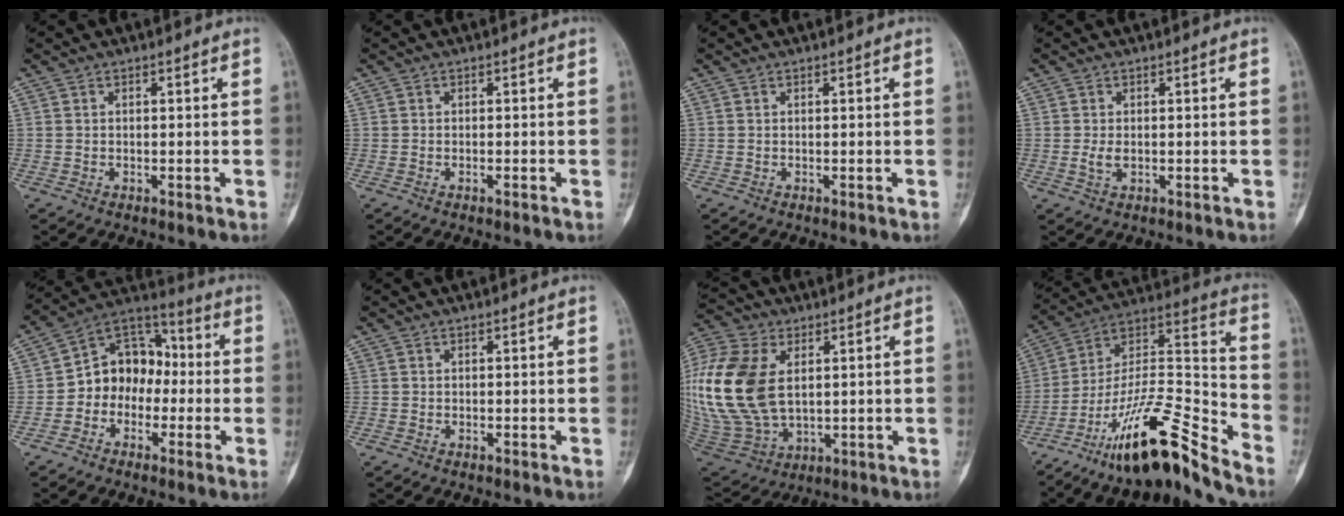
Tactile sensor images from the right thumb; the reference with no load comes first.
{"total": 0.6, "force": [-0.3, 0.1, 0.4], "torque": [-0.009, 0.005, -0.005]}
{"total": 0.0}
{"total": 2.0, "force": [-0.1, 1.2, 1.6], "torque": [-0.036, -0.004, -0.002]}
{"total": 11.6, "force": [-1.9, 9.4, 6.5], "torque": [-0.061, 0.053, -0.052]}
{"total": 0.0}
{"total": 24.6, "force": [3.7, 15.7, 18.6], "torque": [-0.428, -0.012, 0.081]}
{"total": 20.8, "force": [-15.7, 3.9, 13.1], "torque": [-0.227, 0.105, -0.278]}